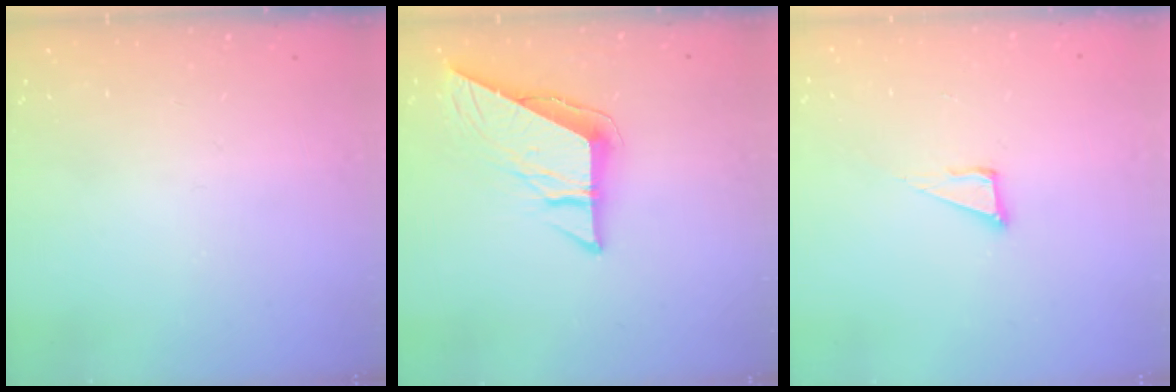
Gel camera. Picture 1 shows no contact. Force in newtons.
{"total": 8.8, "press": 8.7, "slide": 0.8}
{"total": 5.1, "press": 5.0, "slide": 0.9}